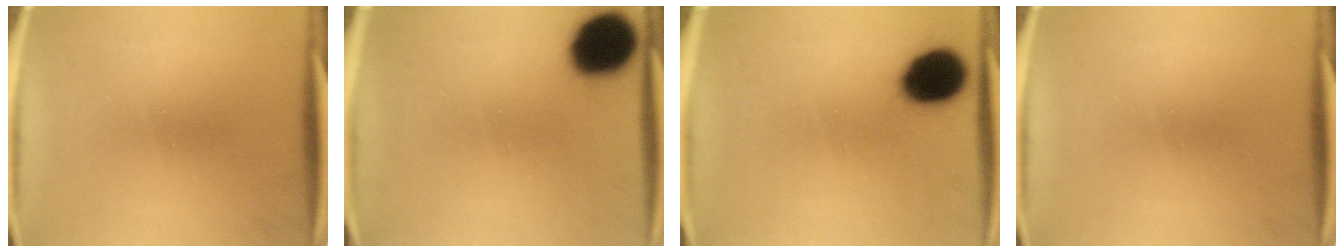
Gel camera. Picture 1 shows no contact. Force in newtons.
{"total": 16.4}
{"total": 13.9}
{"total": 0.0}